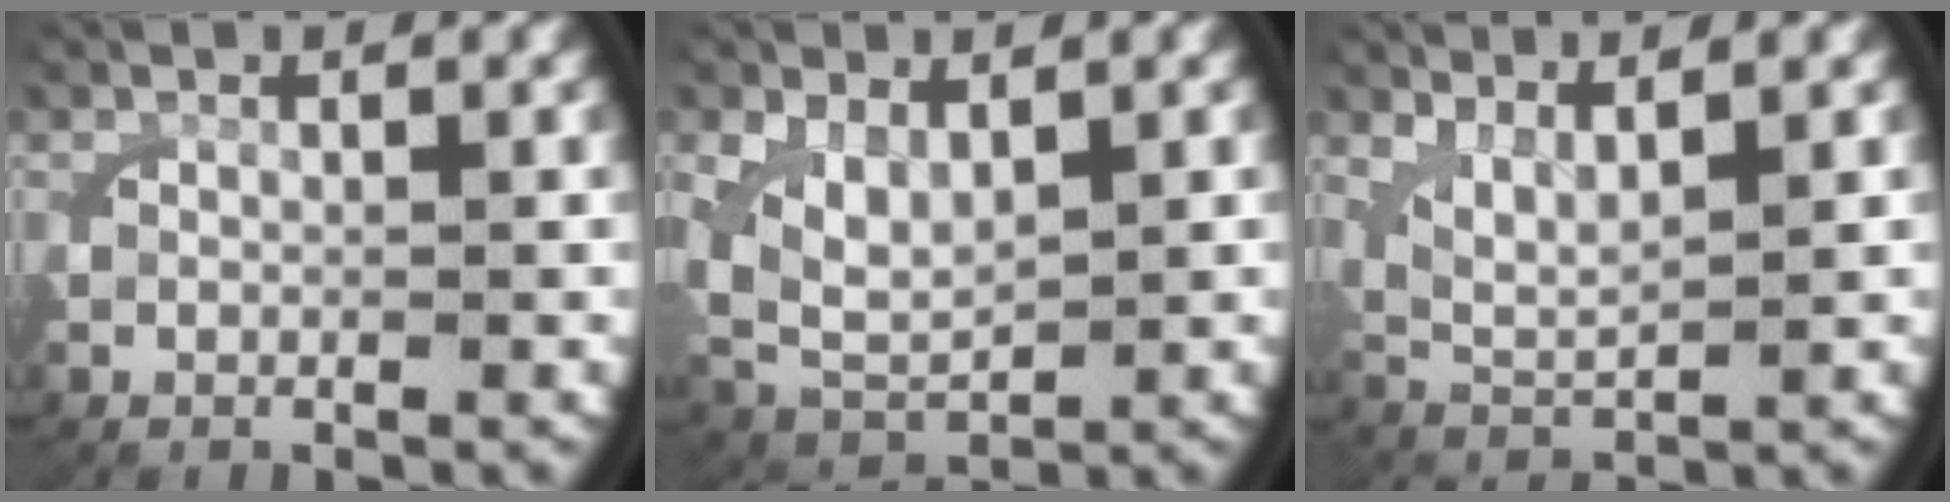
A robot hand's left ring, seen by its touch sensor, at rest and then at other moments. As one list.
[{"total": 5.8, "force": [0.5, 4.5, 3.6], "torque": [-0.101, -0.027, 0.022]}, {"total": 4.7, "force": [1.8, 3.1, 3.0], "torque": [-0.070, -0.010, 0.029]}]